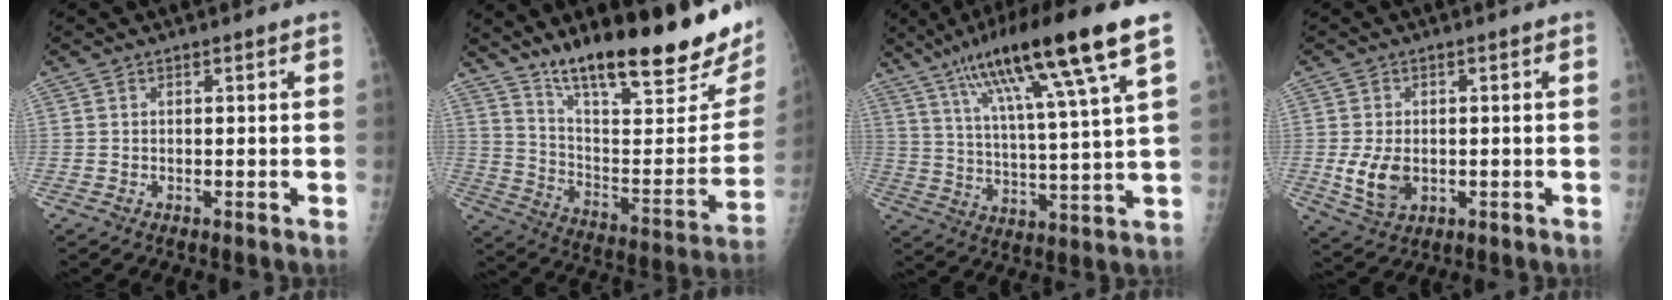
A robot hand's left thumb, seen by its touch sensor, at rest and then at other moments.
{"total": 28.7, "force": [19.3, 6.6, 20.2], "torque": [-0.272, -0.082, 0.302]}
{"total": 20.5, "force": [11.2, 1.9, 17.0], "torque": [-0.283, -0.018, 0.188]}
{"total": 6.5, "force": [-0.8, 4.4, 4.8], "torque": [-0.084, -0.007, -0.005]}